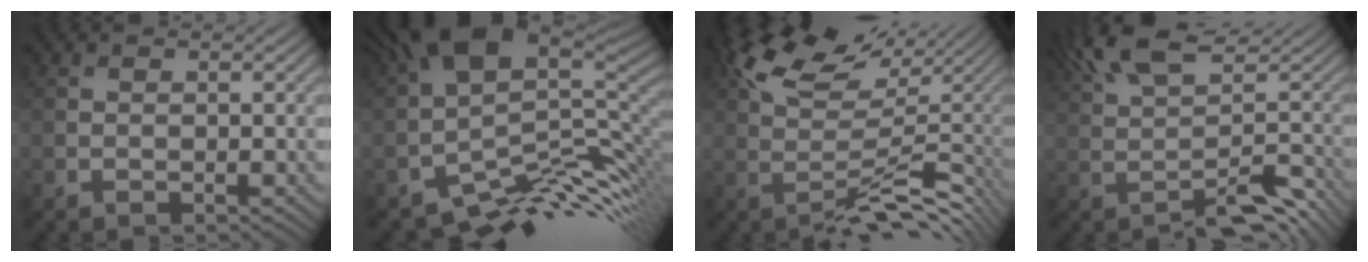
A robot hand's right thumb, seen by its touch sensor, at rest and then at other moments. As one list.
[{"total": 12.0, "force": [-1.6, 5.4, 10.6], "torque": [-0.166, -0.012, -0.005]}, {"total": 9.8, "force": [2.2, 3.4, 8.9], "torque": [-0.152, 0.001, 0.049]}, {"total": 9.3, "force": [1.5, 3.1, 8.6], "torque": [-0.135, 0.018, 0.037]}]